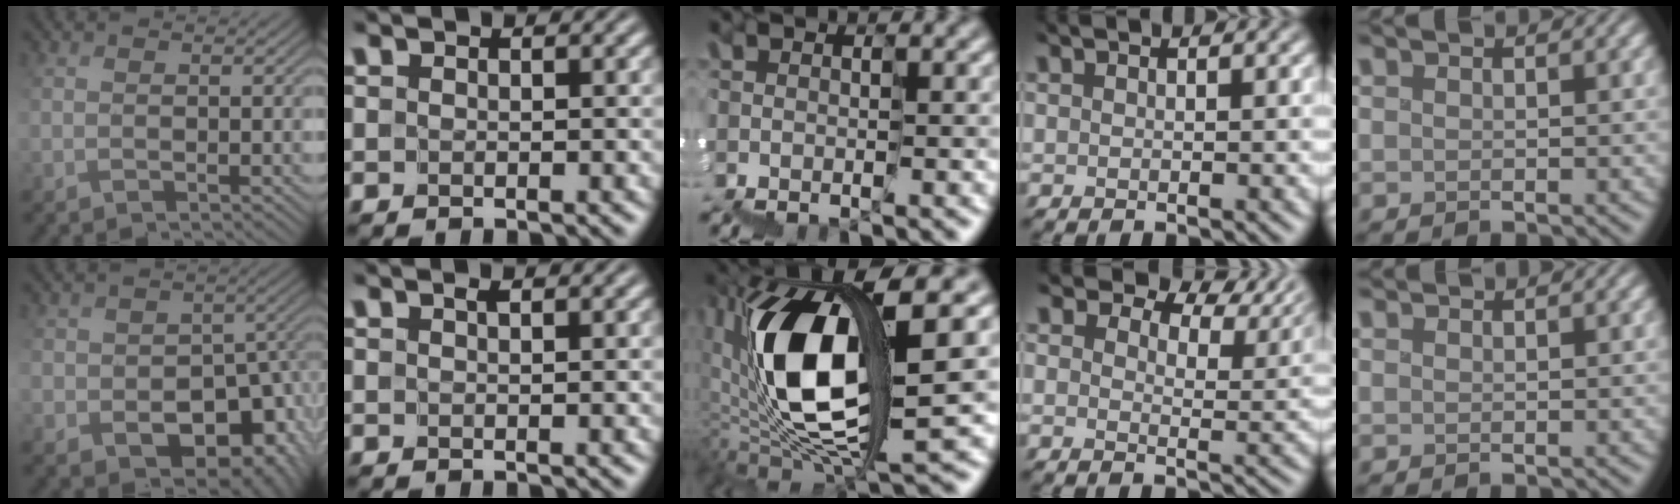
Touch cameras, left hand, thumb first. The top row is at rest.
{"thumb": {"total": 14.7, "force": [-6.5, 10.8, 7.6], "torque": [-0.108, -0.045, -0.088]}, "index": {"total": 0.8, "force": [0.6, 0.2, 0.5], "torque": [-0.005, -0.001, 0.009]}, "middle": {"total": 10.7, "force": [2.8, 3.1, 9.9], "torque": [-0.197, 0.007, 0.058]}, "ring": {"total": 5.7, "force": [4.3, 2.9, 2.4], "torque": [-0.041, -0.007, 0.053]}, "little": {"total": 1.5, "force": [1.4, 0.1, 0.4], "torque": [0.001, 0.005, 0.019]}}